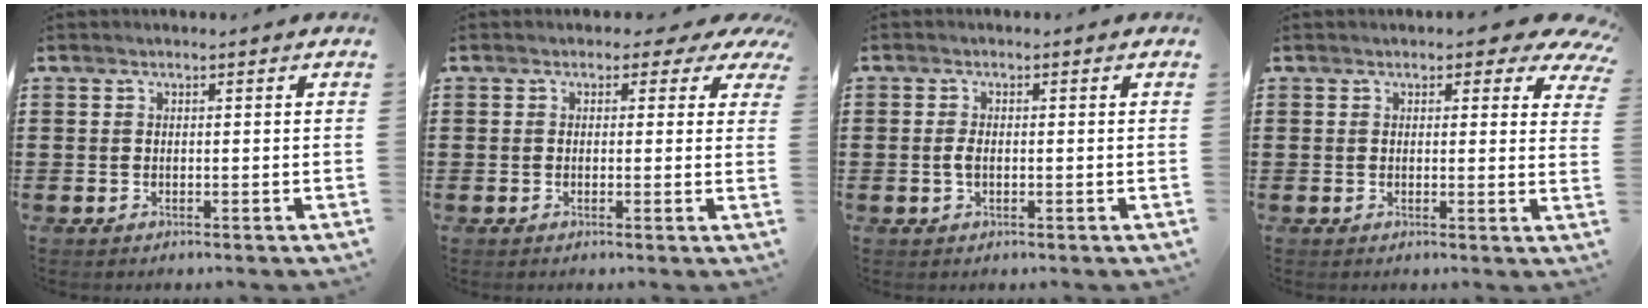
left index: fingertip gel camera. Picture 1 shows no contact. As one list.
[{"total": 1.7, "force": [0.3, 1.4, 1.0], "torque": [-0.020, 0.006, -0.001]}, {"total": 1.9, "force": [-0.3, 0.9, 1.6], "torque": [-0.047, -0.005, -0.012]}, {"total": 3.1, "force": [2.2, 1.2, 1.8], "torque": [-0.027, -0.006, 0.035]}]